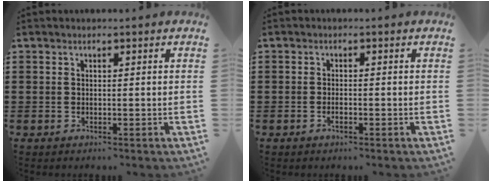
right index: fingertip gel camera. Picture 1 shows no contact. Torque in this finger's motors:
{"motor_torque": [-0.30, 0.25, 0.00, -0.01]}